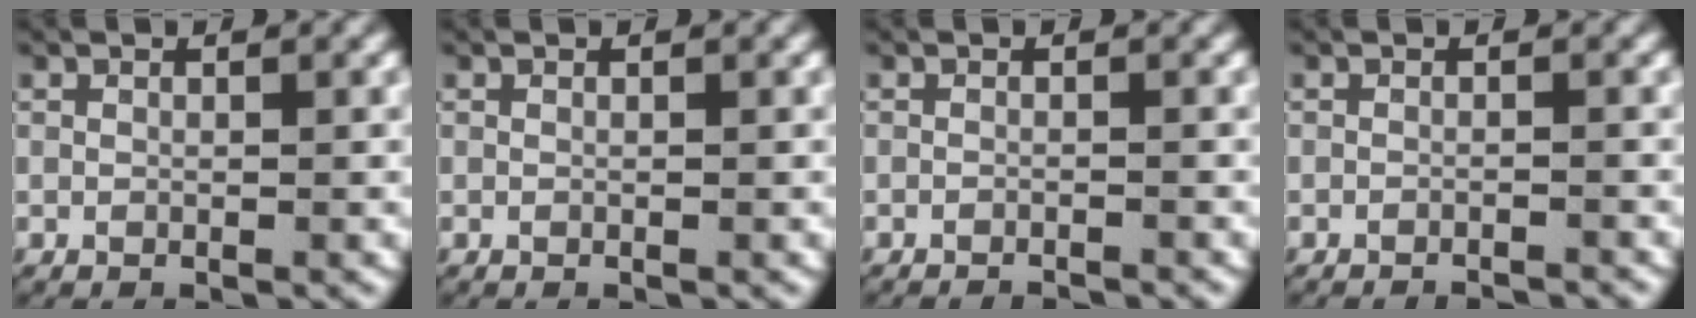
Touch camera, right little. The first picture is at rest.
{"total": 0.0}
{"total": 2.2, "force": [-2.2, 0.2, 0.2], "torque": [-0.005, -0.007, -0.032]}
{"total": 2.5, "force": [-2.5, 0.3, 0.3], "torque": [-0.002, -0.006, -0.038]}